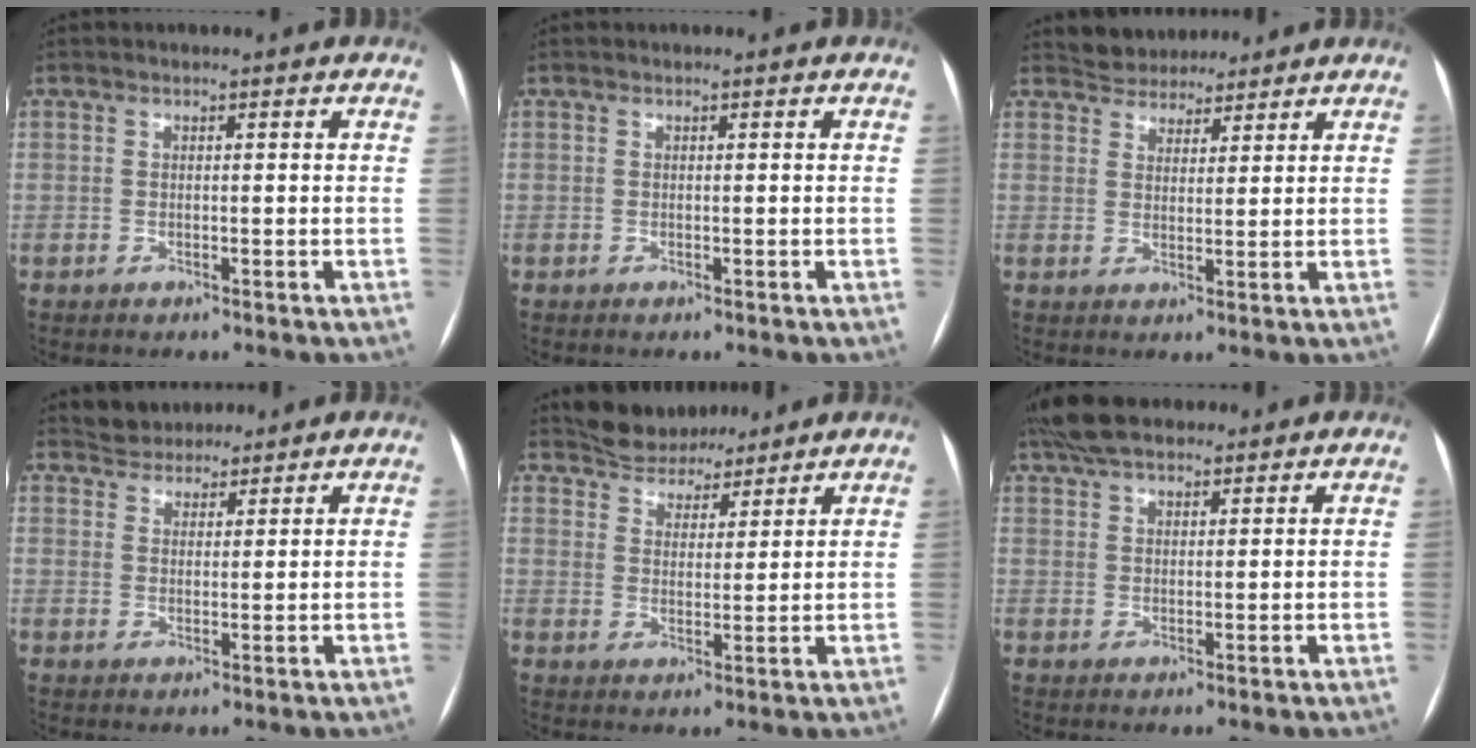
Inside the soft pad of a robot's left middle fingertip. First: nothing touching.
{"total": 0.0}
{"total": 5.4, "force": [4.9, 2.1, 0.4], "torque": [-0.009, 0.015, 0.081]}
{"total": 4.7, "force": [4.4, 1.8, 0.4], "torque": [-0.008, 0.021, 0.074]}
{"total": 7.4, "force": [6.8, 2.5, 1.0], "torque": [-0.021, 0.010, 0.114]}
{"total": 8.1, "force": [6.6, 2.7, 3.8], "torque": [-0.069, 0.034, 0.118]}